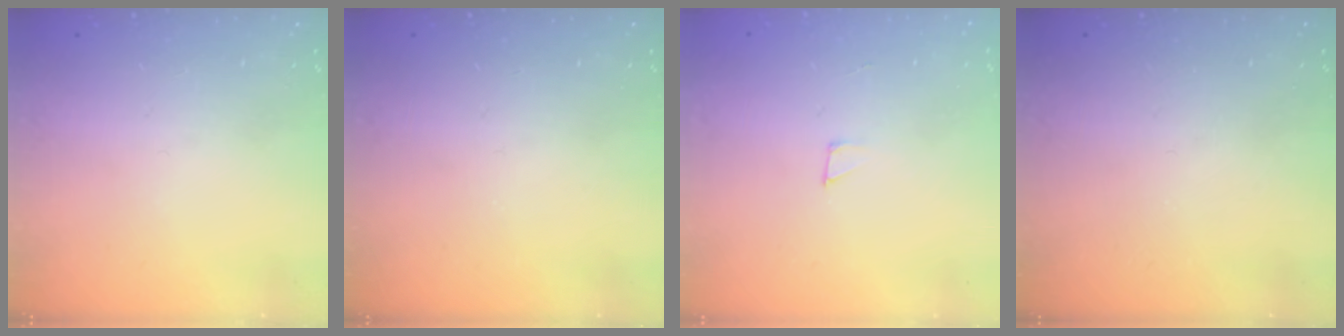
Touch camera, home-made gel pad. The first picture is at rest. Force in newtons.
{"total": 0.0}
{"total": 2.0, "press": 2.0, "slide": 0.0}
{"total": 0.0}